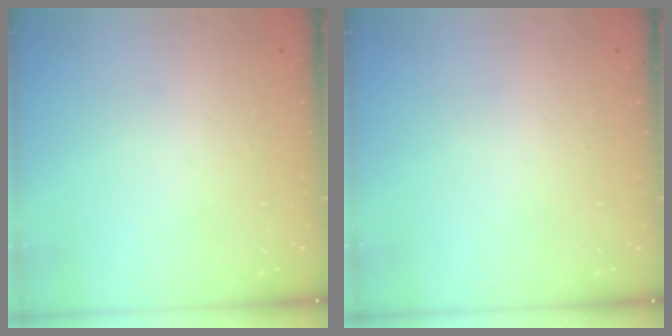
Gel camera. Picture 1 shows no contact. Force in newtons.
{"total": 0.0}